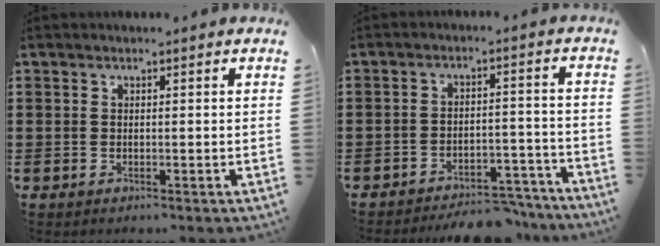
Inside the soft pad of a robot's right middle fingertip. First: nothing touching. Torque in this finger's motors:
{"motor_torque": [1.34, -0.80, 0.41, 0.14]}